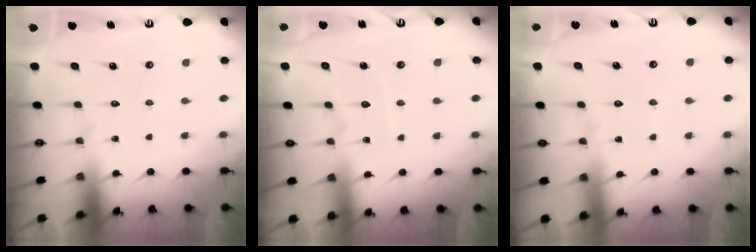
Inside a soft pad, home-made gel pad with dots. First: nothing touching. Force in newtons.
{"total": 3.1, "press": 3.1, "slide": 0.2}
{"total": 3.0, "press": 3.0, "slide": 0.2}